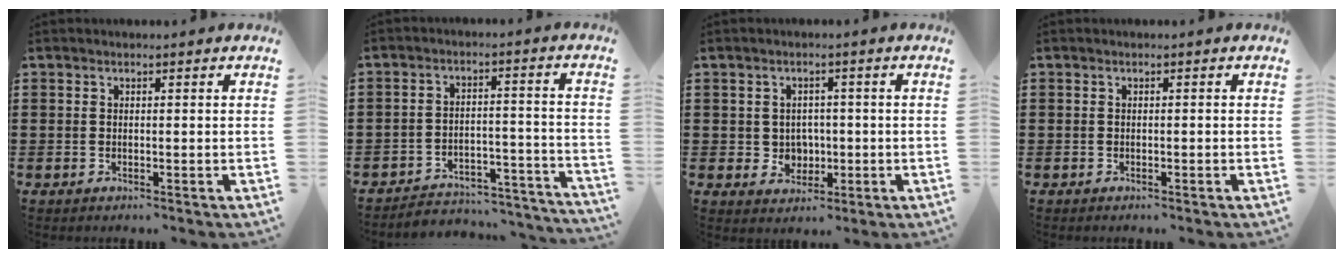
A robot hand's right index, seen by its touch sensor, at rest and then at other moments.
{"total": 4.2, "force": [-4.0, 0.9, 0.9], "torque": [-0.019, 0.003, -0.082]}
{"total": 3.1, "force": [0.1, 3.0, 0.8], "torque": [-0.030, 0.008, -0.001]}
{"total": 0.0}